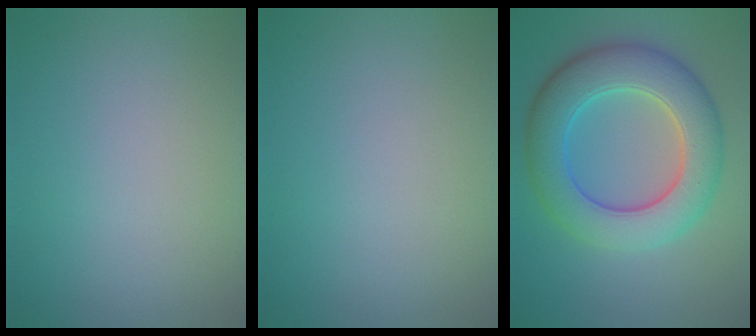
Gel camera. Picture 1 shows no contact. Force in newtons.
{"total": 0.0}
{"total": 8.5, "press": 8.4, "slide": 0.4}